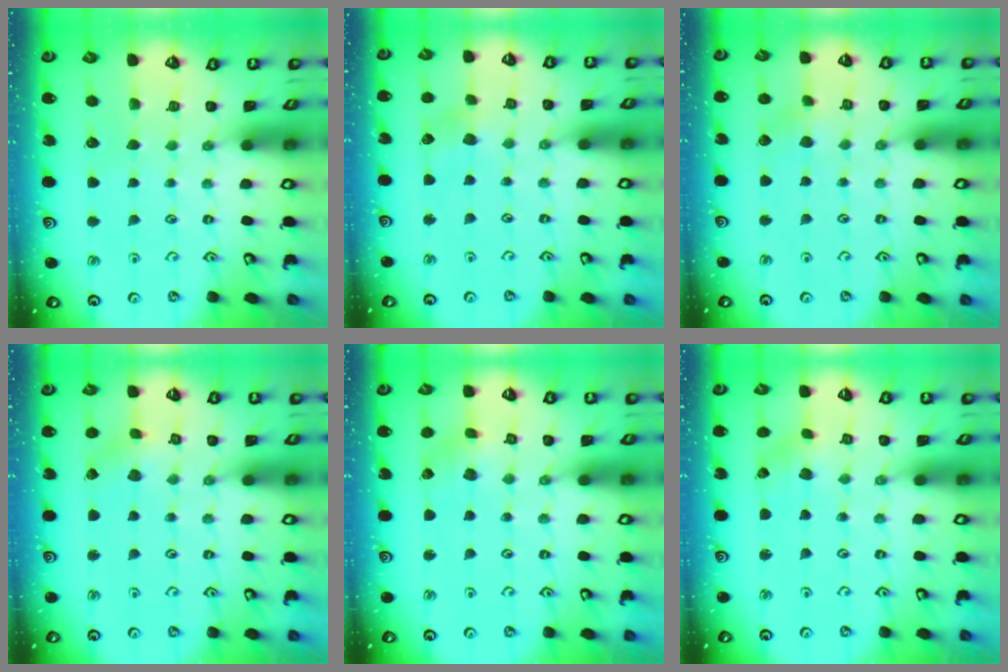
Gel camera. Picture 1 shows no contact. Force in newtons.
{"total": 4.1, "press": 4.1, "slide": 0.5}
{"total": 2.3, "press": 2.3, "slide": 0.2}
{"total": 1.9, "press": 1.9, "slide": 0.1}
{"total": 2.9, "press": 2.9, "slide": 0.5}
{"total": 2.4, "press": 2.3, "slide": 0.4}